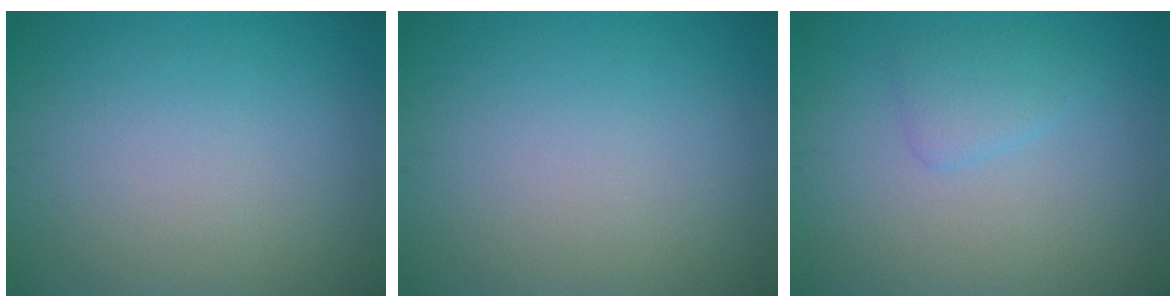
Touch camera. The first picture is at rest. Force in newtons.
{"total": 0.0}
{"total": 1.8, "press": 1.8, "slide": 0.0}